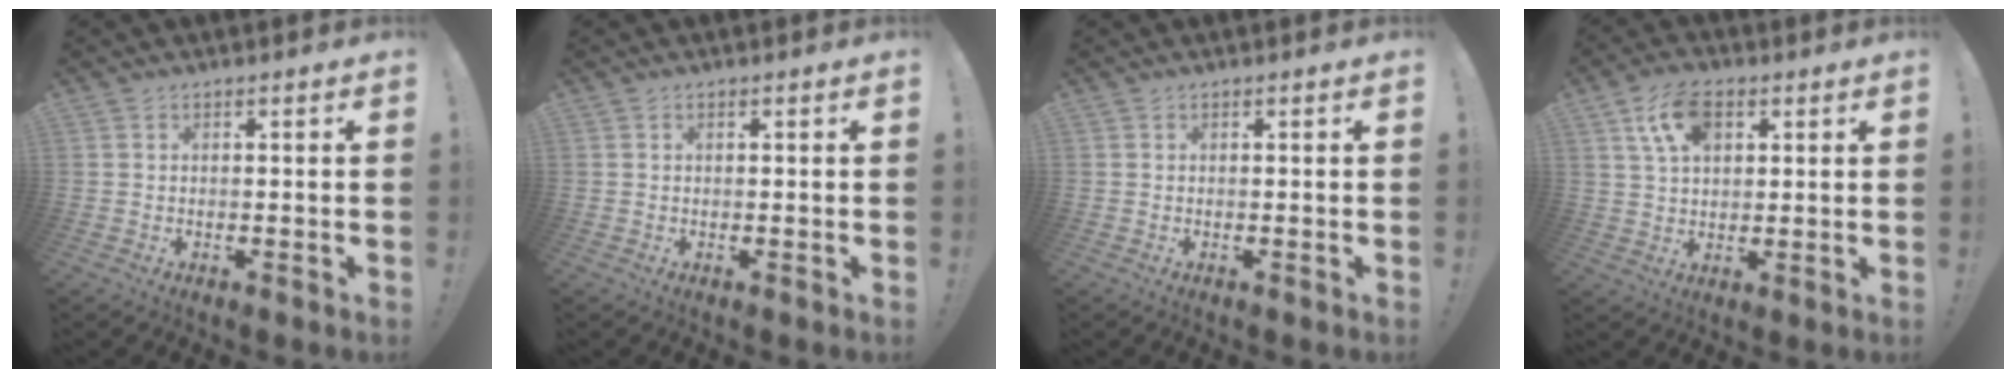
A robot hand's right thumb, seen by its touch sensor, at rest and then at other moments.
{"total": 0.0}
{"total": 0.0}
{"total": 10.1, "force": [4.4, 6.0, 6.9], "torque": [-0.116, 0.000, 0.084]}